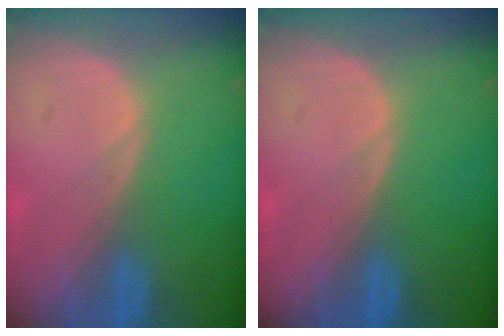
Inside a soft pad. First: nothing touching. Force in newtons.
{"total": 0.0}